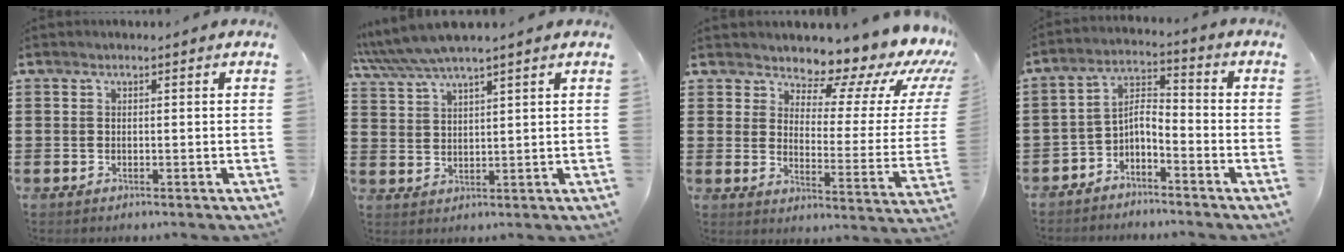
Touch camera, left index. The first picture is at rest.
{"total": 5.1, "force": [4.4, 0.2, 2.6], "torque": [-0.062, -0.012, 0.078]}
{"total": 7.5, "force": [6.5, 2.4, 2.9], "torque": [-0.049, -0.063, 0.104]}
{"total": 4.0, "force": [-3.3, 1.1, 2.0], "torque": [-0.057, -0.007, -0.075]}